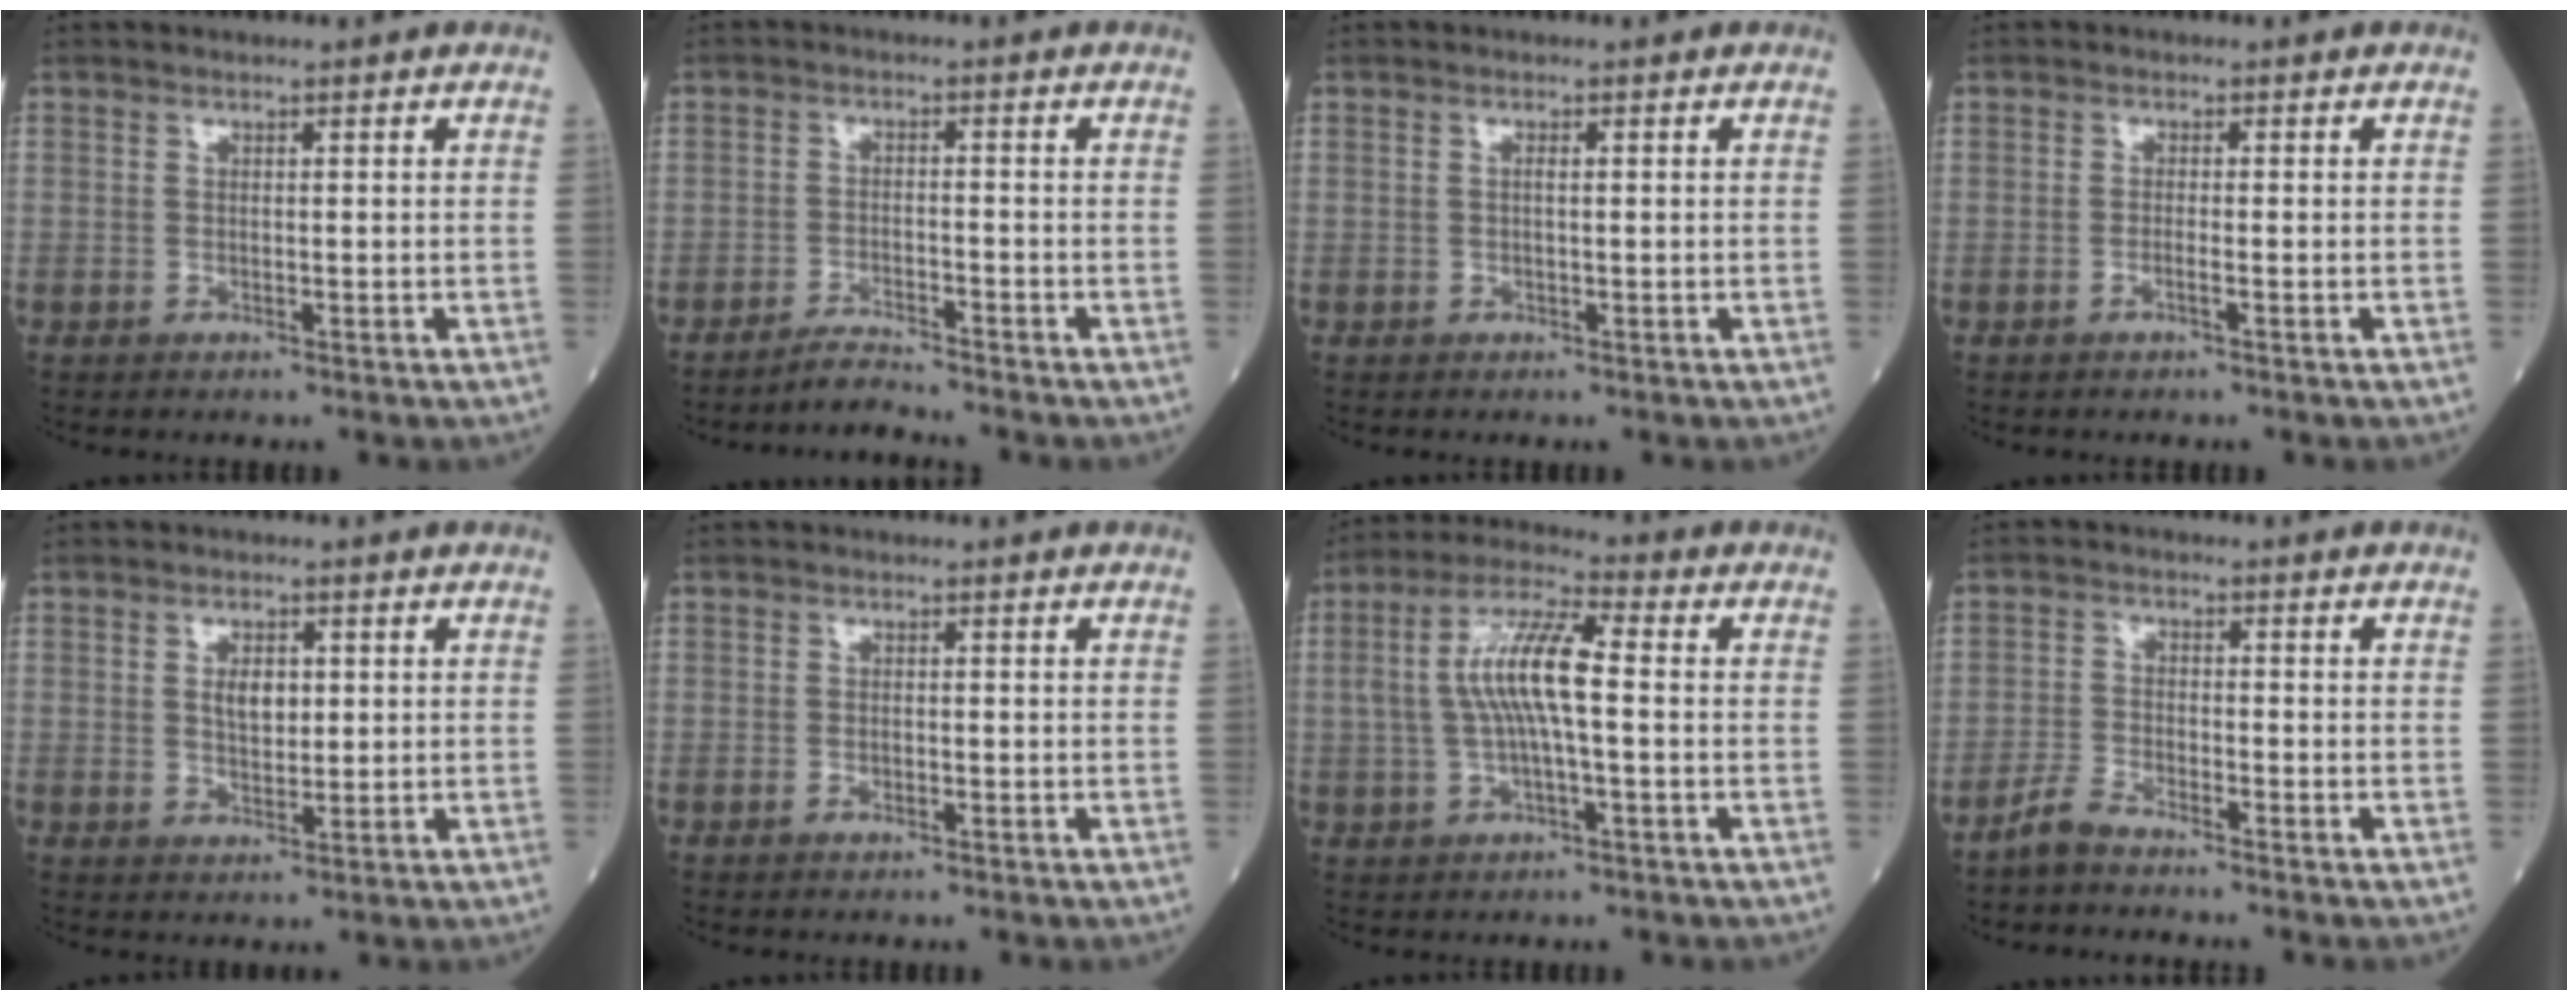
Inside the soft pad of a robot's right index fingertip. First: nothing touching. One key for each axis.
{"total": 3.0, "fx": -2.9, "fy": -0.8, "fz": 0.2, "tx": -0.007, "ty": -0.019, "tz": -0.051}
{"total": 0.8, "fx": 0.1, "fy": 0.1, "fz": 0.8, "tx": -0.016, "ty": 0.001, "tz": 0.001}
{"total": 1.0, "fx": -0.5, "fy": -0.1, "fz": 0.9, "tx": -0.018, "ty": 0.000, "tz": -0.011}
{"total": 3.6, "fx": 0.8, "fy": 1.9, "fz": 2.9, "tx": -0.050, "ty": 0.000, "tz": 0.014}
{"total": 1.2, "fx": -0.6, "fy": 0.6, "fz": 0.9, "tx": -0.018, "ty": 0.000, "tz": -0.008}
{"total": 9.8, "fx": 0.2, "fy": 1.9, "fz": 9.6, "tx": -0.195, "ty": 0.019, "tz": 0.000}
{"total": 2.9, "fx": -2.8, "fy": 0.2, "fz": 0.9, "tx": -0.023, "ty": -0.007, "tz": -0.056}